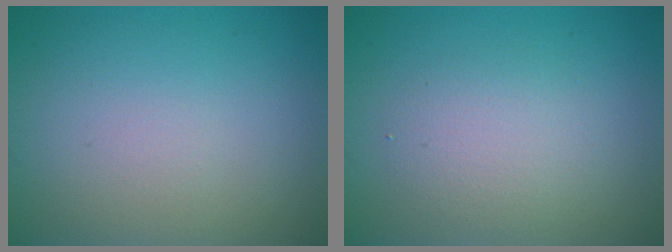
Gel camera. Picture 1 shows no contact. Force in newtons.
{"total": 2.6, "press": 2.6, "slide": 0.1}